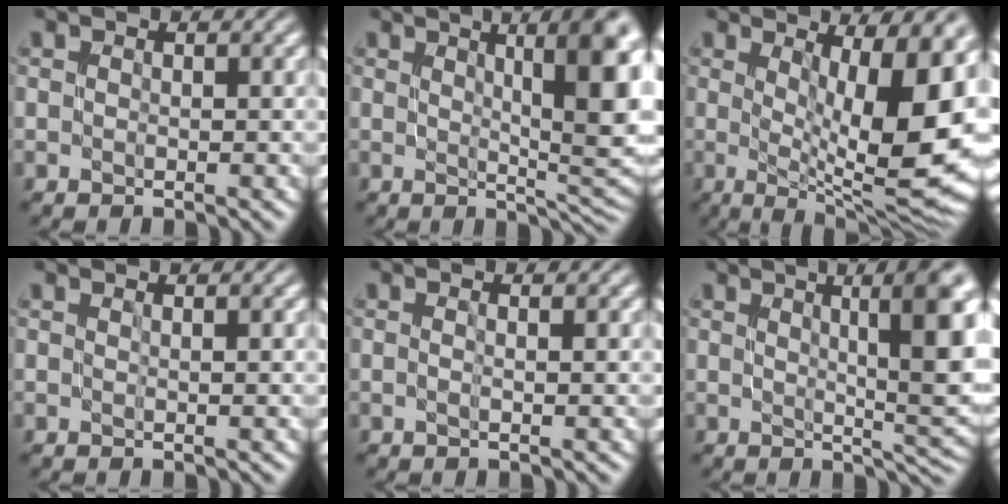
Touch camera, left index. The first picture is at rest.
{"total": 11.3, "force": [3.3, 3.2, 10.4], "torque": [-0.109, 0.011, 0.044]}
{"total": 14.6, "force": [1.1, 4.4, 13.9], "torque": [-0.164, -0.007, 0.024]}
{"total": 0.7, "force": [0.4, 0.2, 0.6], "torque": [-0.004, -0.002, 0.001]}
{"total": 1.4, "force": [0.3, 0.4, 1.3], "torque": [-0.012, -0.009, -0.006]}
{"total": 10.4, "force": [2.7, 2.7, 9.6], "torque": [-0.104, 0.010, 0.038]}